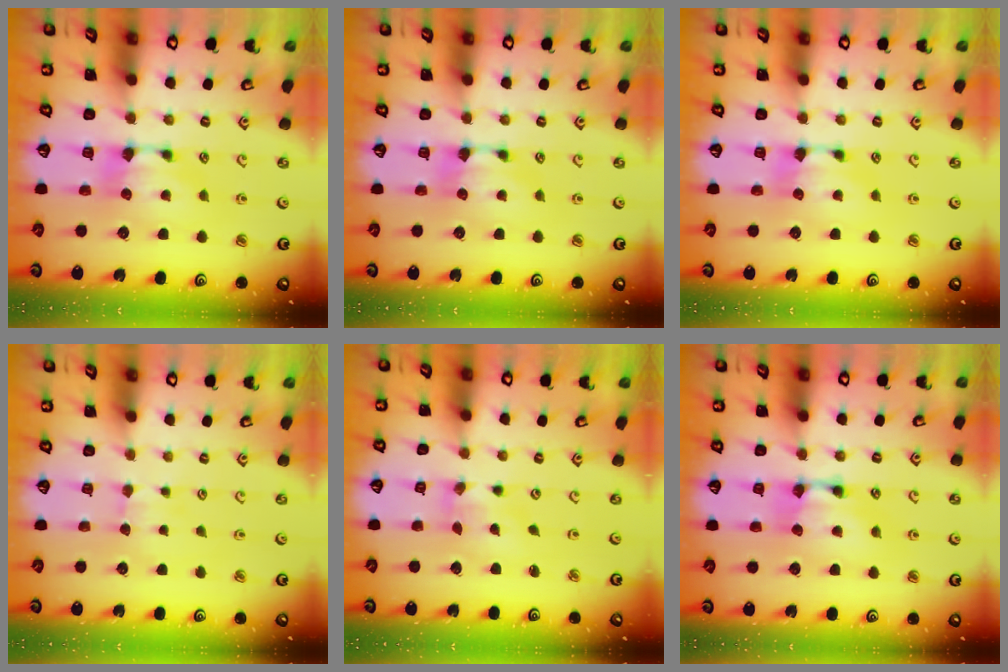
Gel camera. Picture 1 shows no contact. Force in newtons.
{"total": 0.0}
{"total": 0.0}
{"total": 2.3, "press": 2.3, "slide": 0.4}
{"total": 1.3, "press": 0.6, "slide": 1.2}
{"total": 2.0, "press": 2.0, "slide": 0.1}